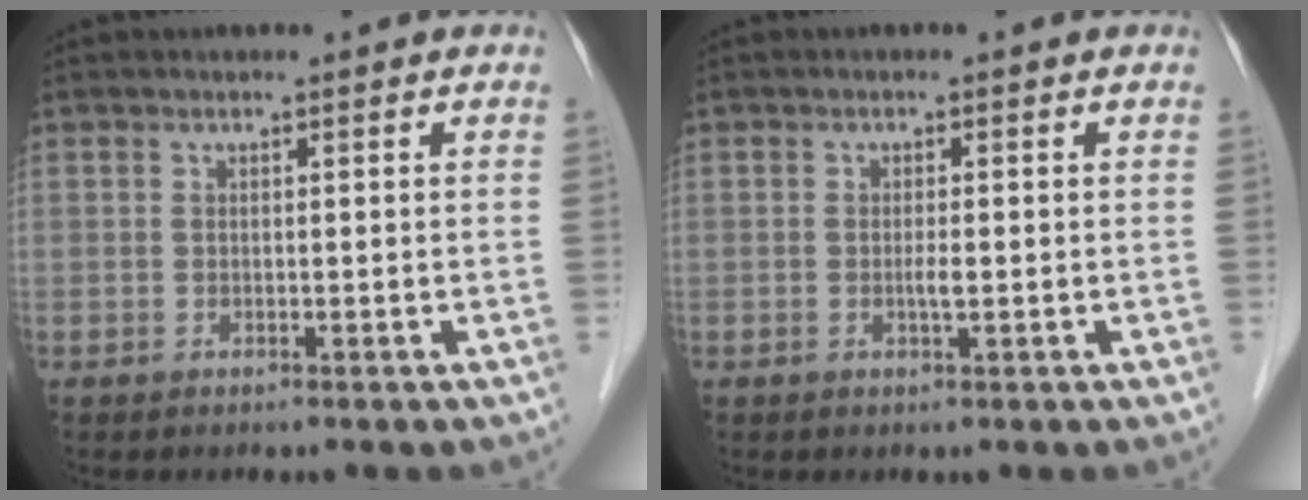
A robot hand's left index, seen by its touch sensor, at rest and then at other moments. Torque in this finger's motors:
{"motor_torque": [0.36, 0.10, 0.01, 0.03]}